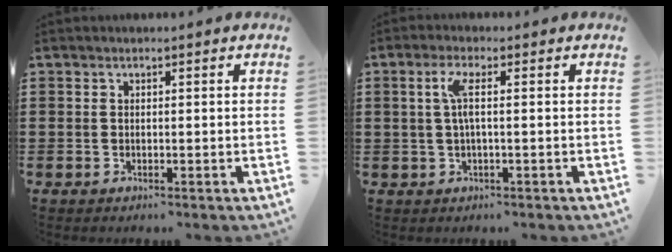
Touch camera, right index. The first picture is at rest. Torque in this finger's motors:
{"motor_torque": [0.27, -0.05, 0.09, 0.09]}